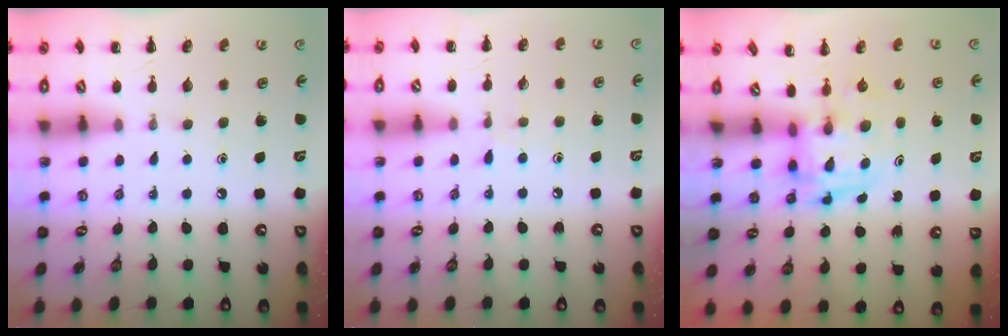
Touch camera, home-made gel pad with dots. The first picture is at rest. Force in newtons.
{"total": 5.4, "press": 4.9, "slide": 2.4}
{"total": 3.0, "press": 3.0, "slide": 0.5}